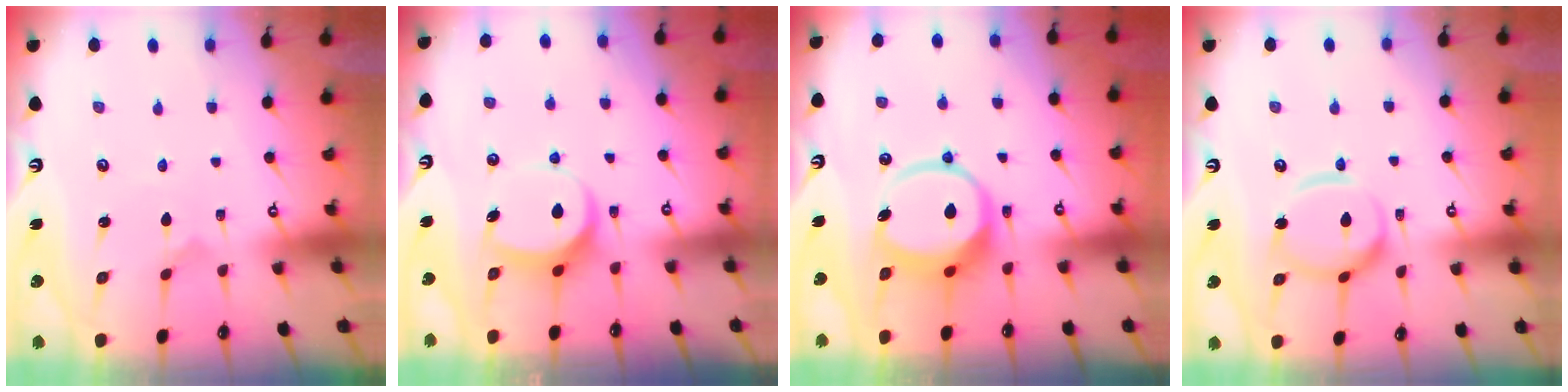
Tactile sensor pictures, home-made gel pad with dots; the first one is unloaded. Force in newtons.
{"total": 7.0, "press": 7.0, "slide": 0.6}
{"total": 11.6, "press": 11.5, "slide": 1.6}
{"total": 12.7, "press": 12.6, "slide": 1.3}